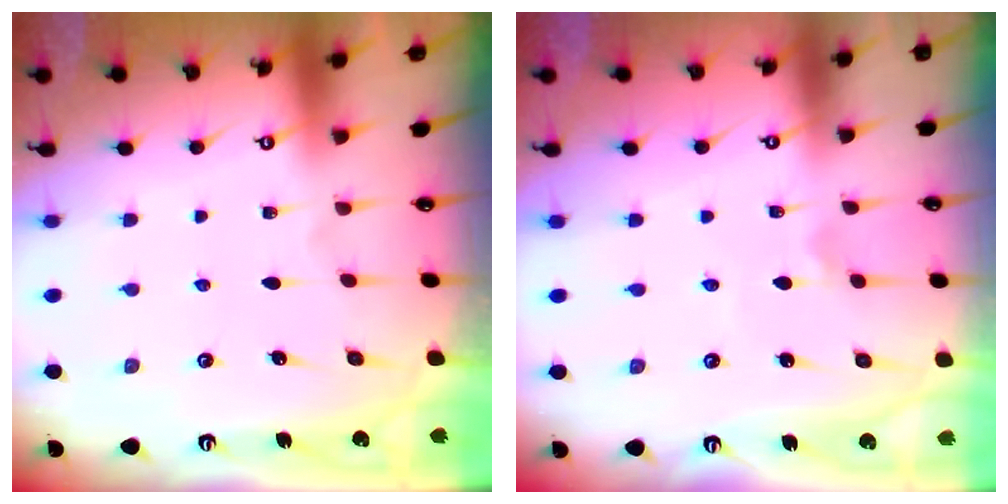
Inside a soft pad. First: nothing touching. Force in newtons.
{"total": 1.6, "press": 1.5, "slide": 0.2}